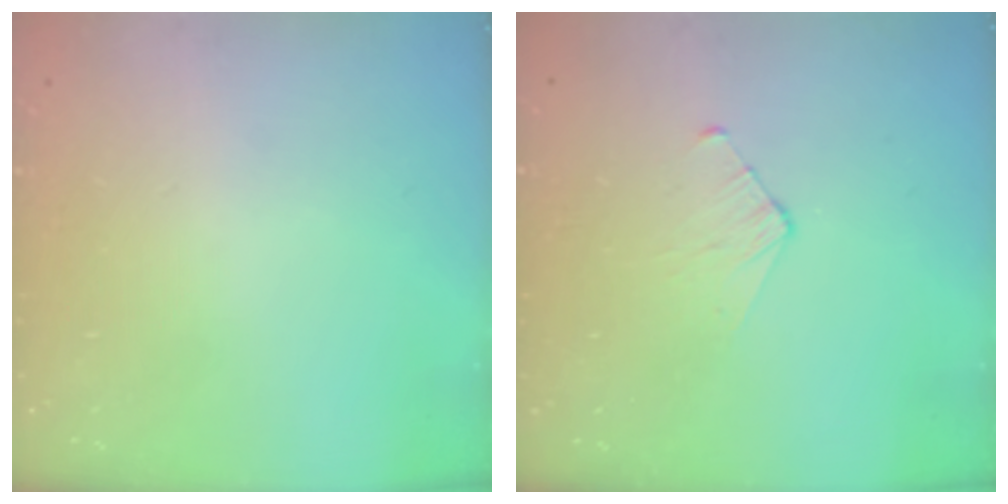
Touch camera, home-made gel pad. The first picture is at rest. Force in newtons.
{"total": 2.8, "press": 2.7, "slide": 0.3}